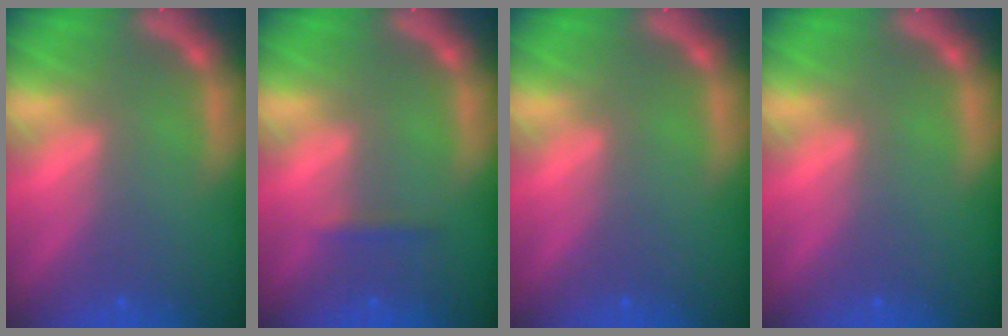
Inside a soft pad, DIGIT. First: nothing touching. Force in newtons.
{"total": 0.9}
{"total": 0.0}
{"total": 0.0}